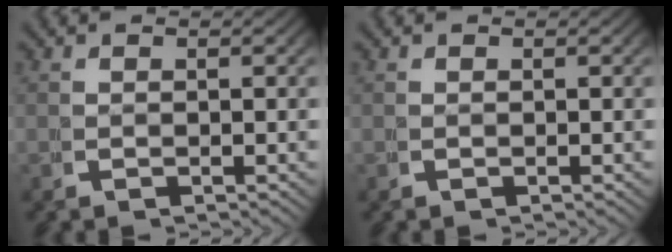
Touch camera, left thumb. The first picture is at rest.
{"total": 0.0}